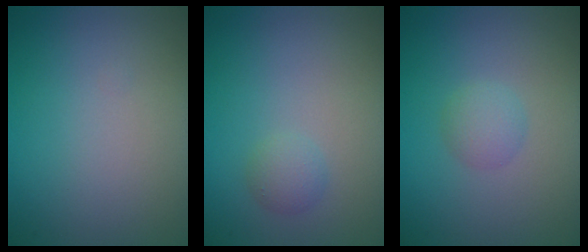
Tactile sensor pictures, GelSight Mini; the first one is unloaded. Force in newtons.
{"total": 1.1, "press": 1.1, "slide": 0.0}
{"total": 1.5, "press": 1.5, "slide": 0.1}